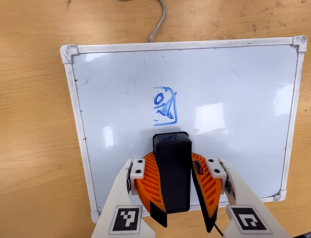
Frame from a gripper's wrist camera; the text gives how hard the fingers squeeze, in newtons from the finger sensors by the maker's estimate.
{"total": 10.9, "left": 10.9, "right": 10.9}